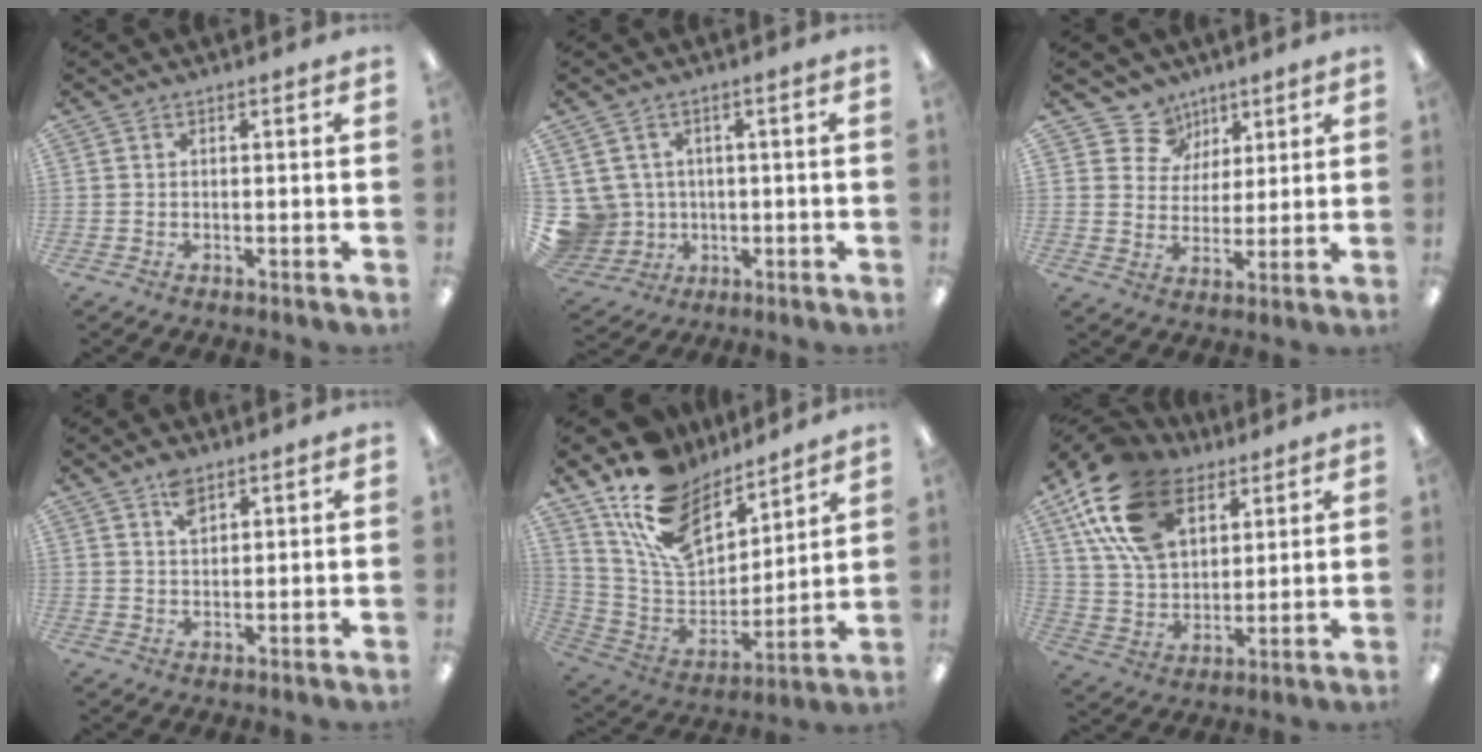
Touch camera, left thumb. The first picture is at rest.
{"total": 7.0, "force": [1.1, 6.9, 0.7], "torque": [-0.052, -0.006, 0.031]}
{"total": 8.3, "force": [5.5, 6.2, 0.1], "torque": [-0.020, -0.043, 0.105]}
{"total": 4.2, "force": [2.8, 2.3, 2.2], "torque": [-0.034, -0.006, 0.048]}
{"total": 18.1, "force": [12.8, 9.9, 8.3], "torque": [-0.177, -0.076, 0.239]}
{"total": 20.3, "force": [11.0, 12.5, 11.7], "torque": [-0.250, -0.030, 0.203]}